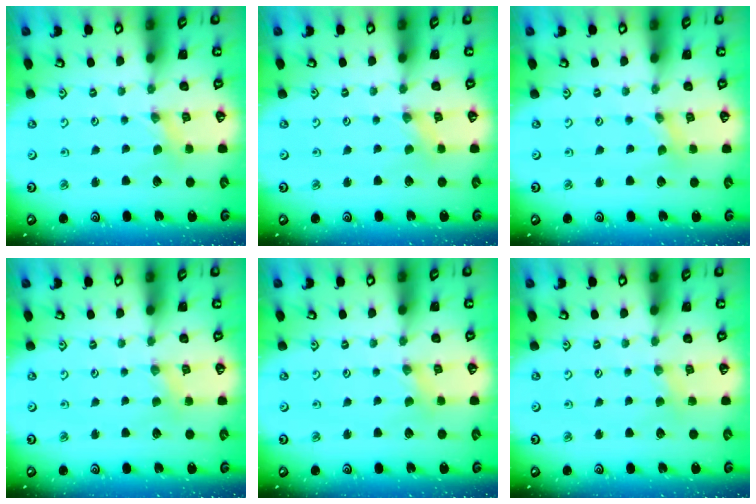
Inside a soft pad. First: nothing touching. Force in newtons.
{"total": 0.0}
{"total": 0.0}
{"total": 1.6, "press": 1.6, "slide": 0.3}
{"total": 0.9, "press": 0.9, "slide": 0.2}
{"total": 2.2, "press": 2.1, "slide": 0.4}